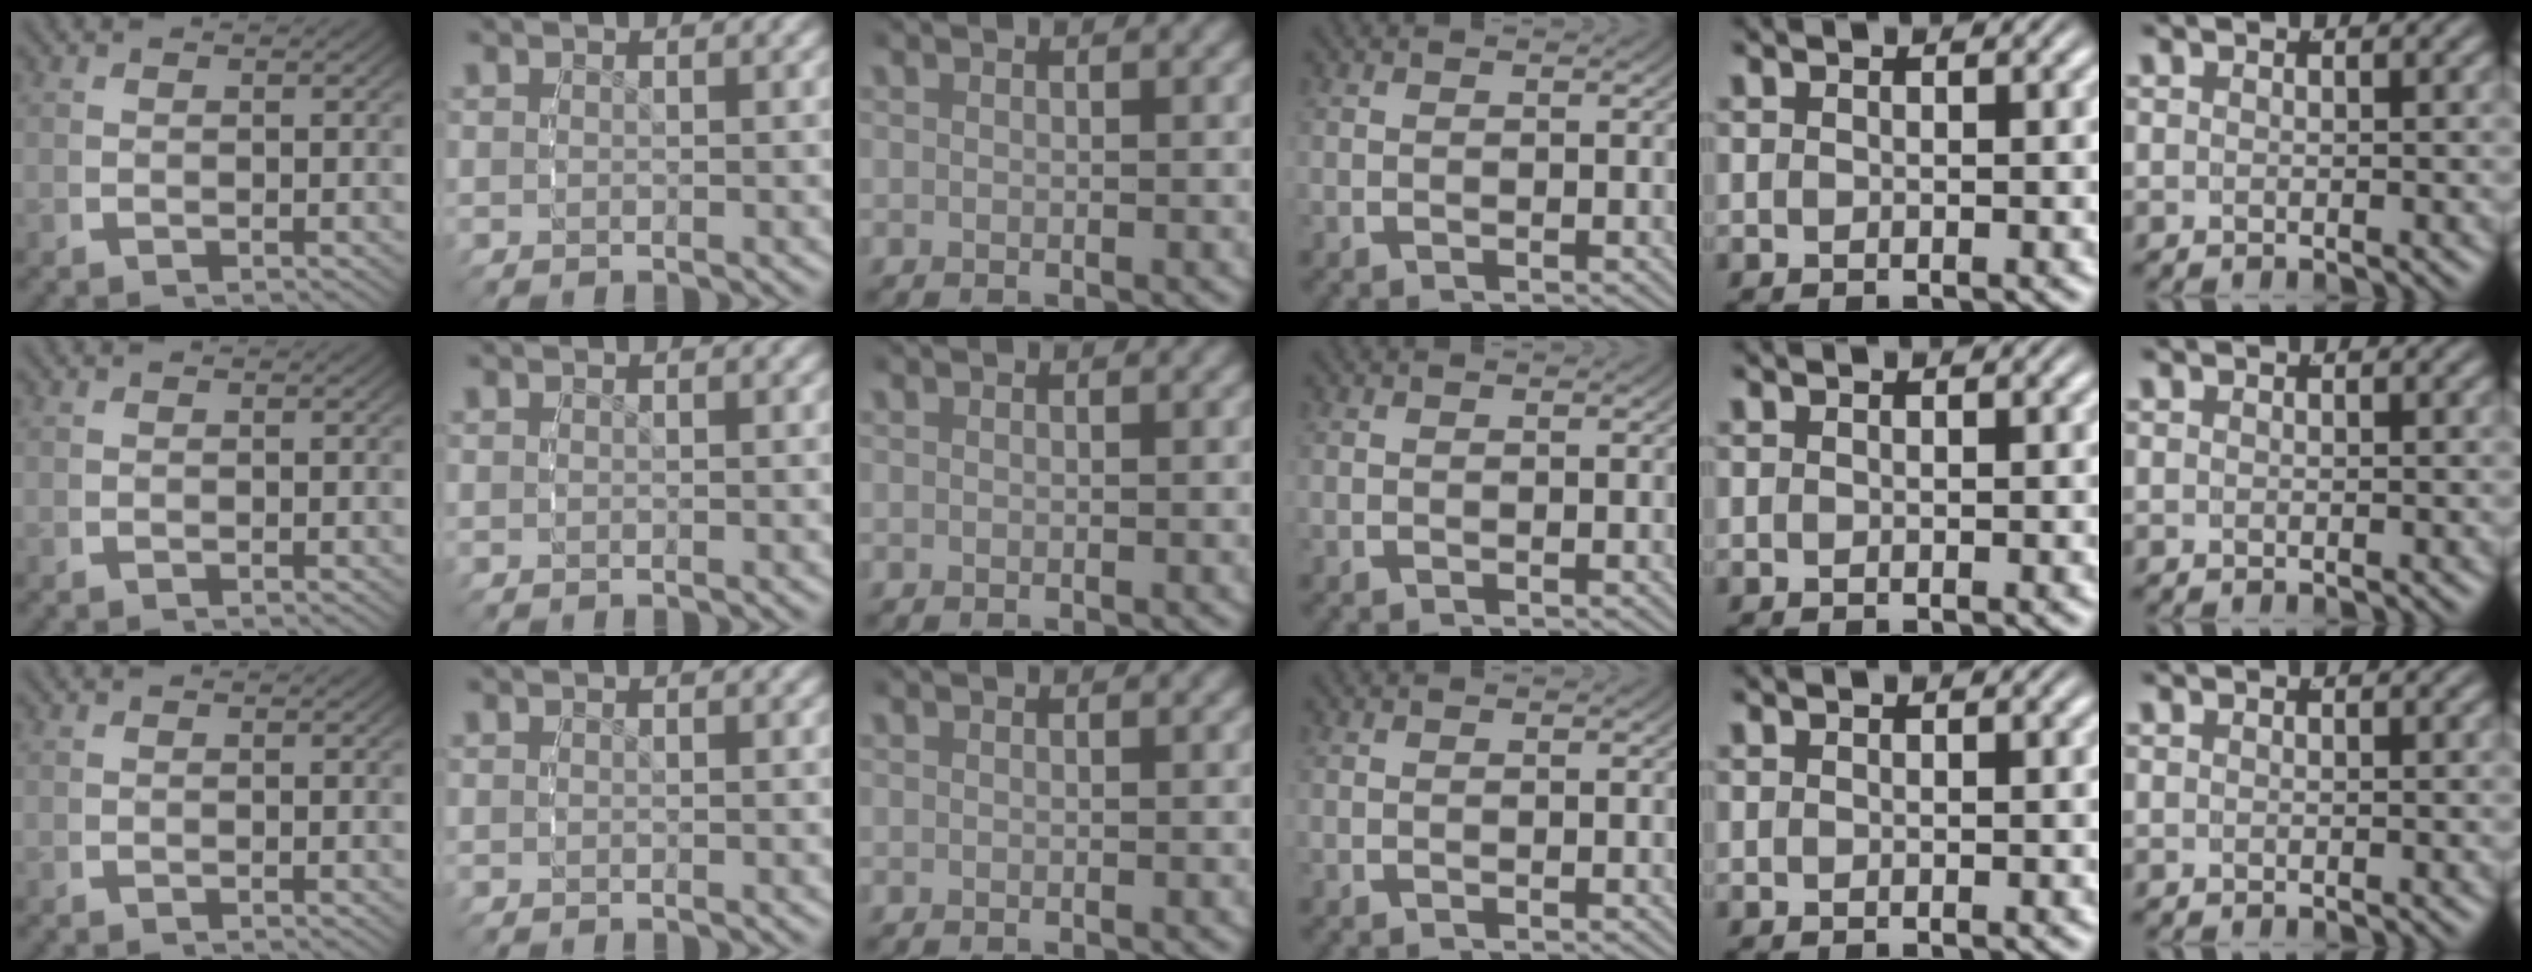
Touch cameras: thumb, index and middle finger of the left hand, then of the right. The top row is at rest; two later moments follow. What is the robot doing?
{"motion": "reach", "object": "backpack"}